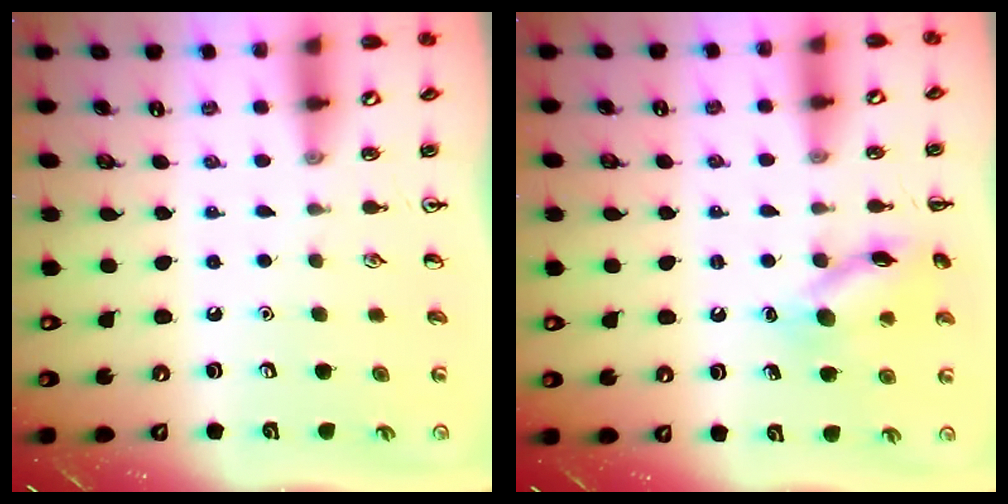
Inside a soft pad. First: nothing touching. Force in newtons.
{"total": 12.5, "press": 12.5, "slide": 0.7}